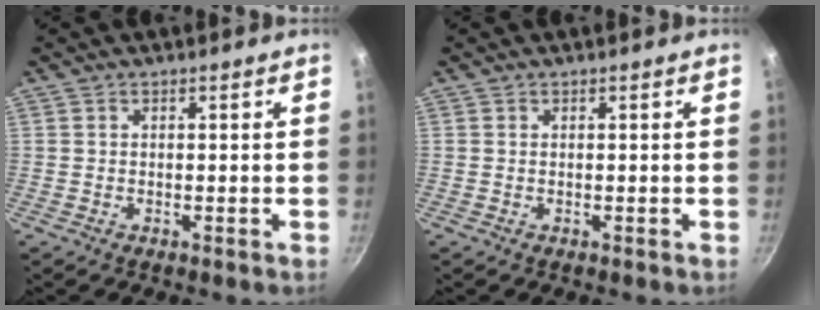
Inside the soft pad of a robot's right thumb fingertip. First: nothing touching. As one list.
[{"total": 0.0}]